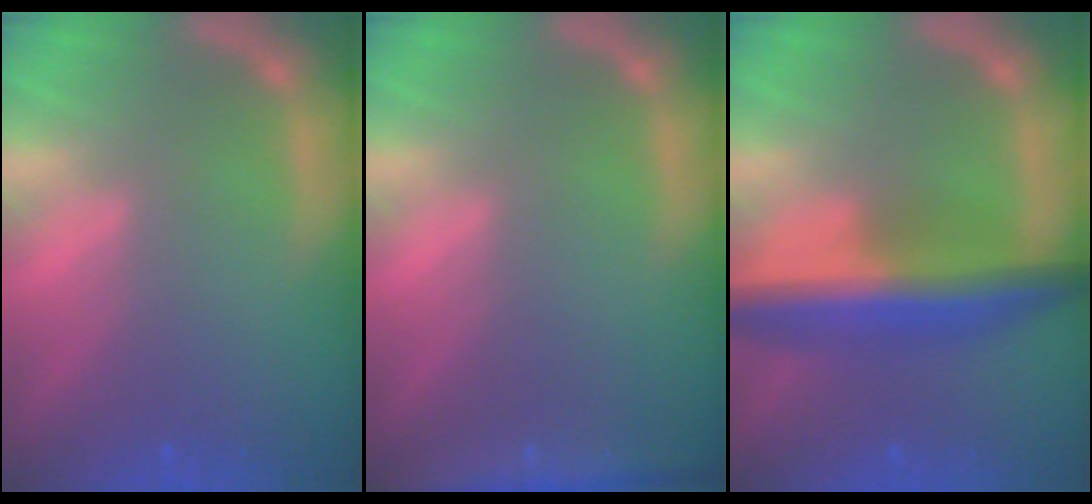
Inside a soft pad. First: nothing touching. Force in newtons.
{"total": 5.0}
{"total": 8.0}